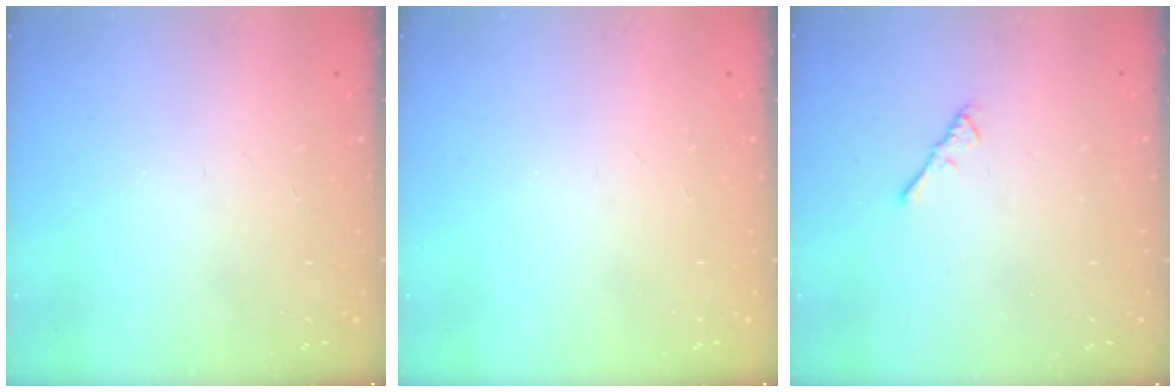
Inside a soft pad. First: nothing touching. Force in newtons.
{"total": 0.0}
{"total": 2.2, "press": 2.1, "slide": 0.5}